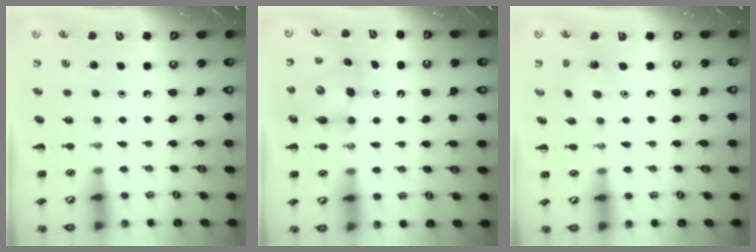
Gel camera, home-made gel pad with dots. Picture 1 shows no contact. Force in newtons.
{"total": 6.9, "press": 6.8, "slide": 1.0}
{"total": 2.1, "press": 2.0, "slide": 0.5}